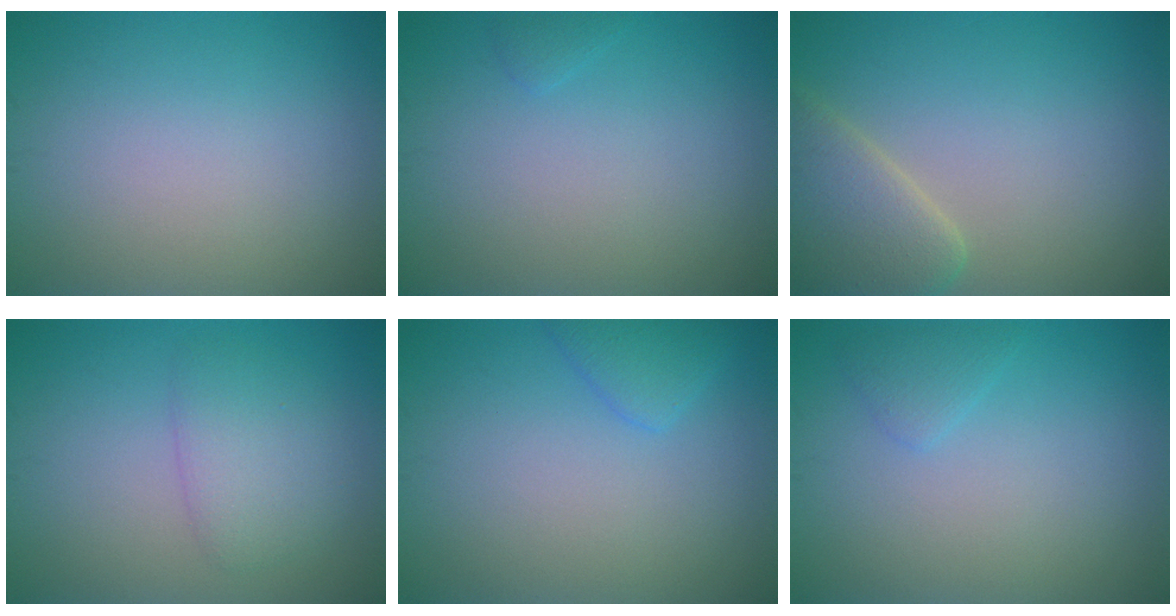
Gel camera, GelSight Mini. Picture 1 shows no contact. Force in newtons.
{"total": 0.6, "press": 0.6, "slide": 0.1}
{"total": 4.8, "press": 4.8, "slide": 0.5}
{"total": 2.9, "press": 2.9, "slide": 0.2}
{"total": 2.0, "press": 1.9, "slide": 0.0}
{"total": 1.3, "press": 1.3, "slide": 0.1}